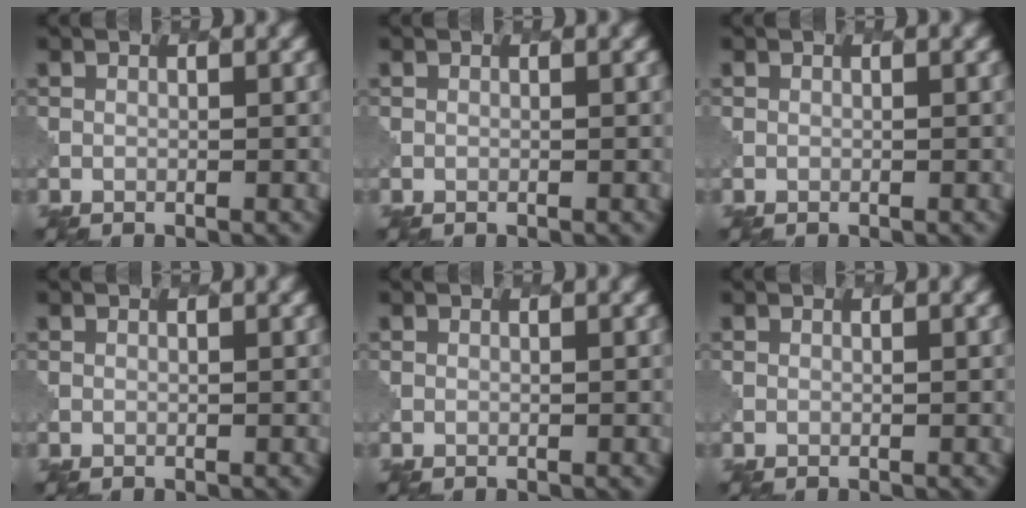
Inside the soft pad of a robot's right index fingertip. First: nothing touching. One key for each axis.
{"total": 0.0}
{"total": 0.0}
{"total": 0.0}
{"total": 0.0}
{"total": 0.0}